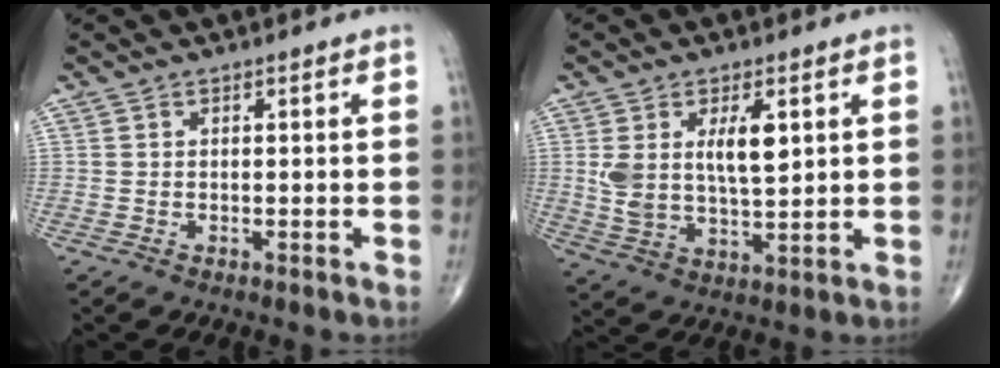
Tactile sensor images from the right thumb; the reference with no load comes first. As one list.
[{"total": 9.8, "force": [2.8, 4.4, 8.3], "torque": [-0.147, -0.018, 0.058]}]